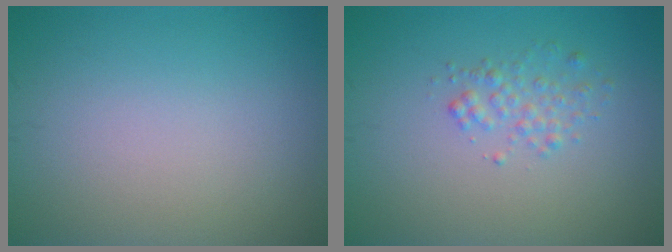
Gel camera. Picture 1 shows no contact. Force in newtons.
{"total": 1.6, "press": 1.6, "slide": 0.1}